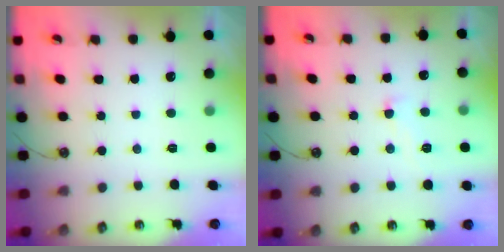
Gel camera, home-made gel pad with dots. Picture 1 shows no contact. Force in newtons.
{"total": 1.7, "press": 1.7, "slide": 0.5}